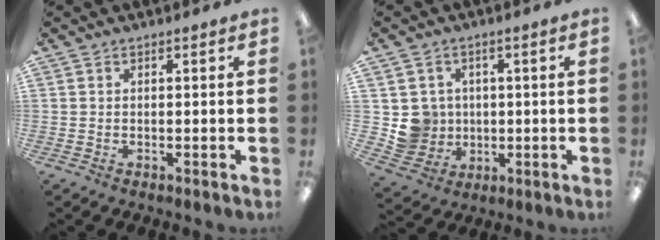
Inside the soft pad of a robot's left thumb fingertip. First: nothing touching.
{"total": 7.1, "force": [0.7, 7.1, 0.7], "torque": [-0.030, 0.002, 0.024]}